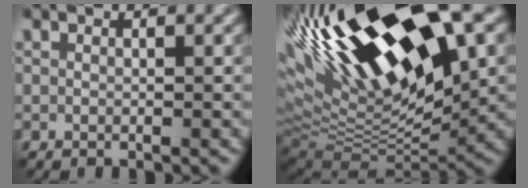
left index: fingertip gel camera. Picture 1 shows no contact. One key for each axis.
{"total": 18.2, "fx": 6.9, "fy": 6.0, "fz": 15.8, "tx": -0.286, "ty": 0.018, "tz": 0.119}